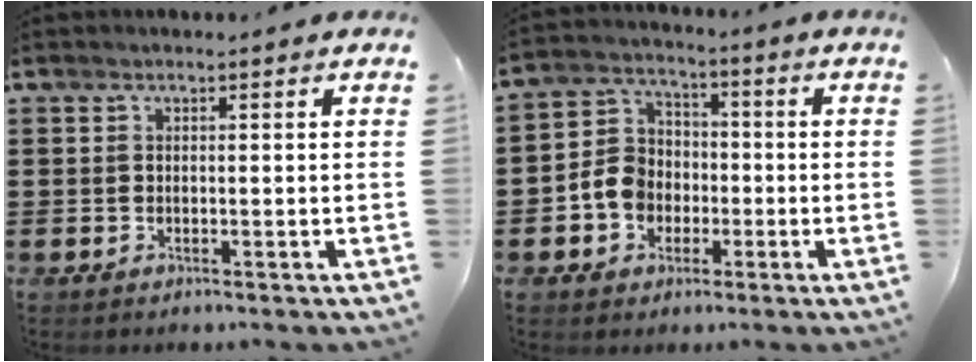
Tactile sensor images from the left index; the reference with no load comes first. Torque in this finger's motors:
{"motor_torque": [0.52, 0.36, 0.32, 0.07]}